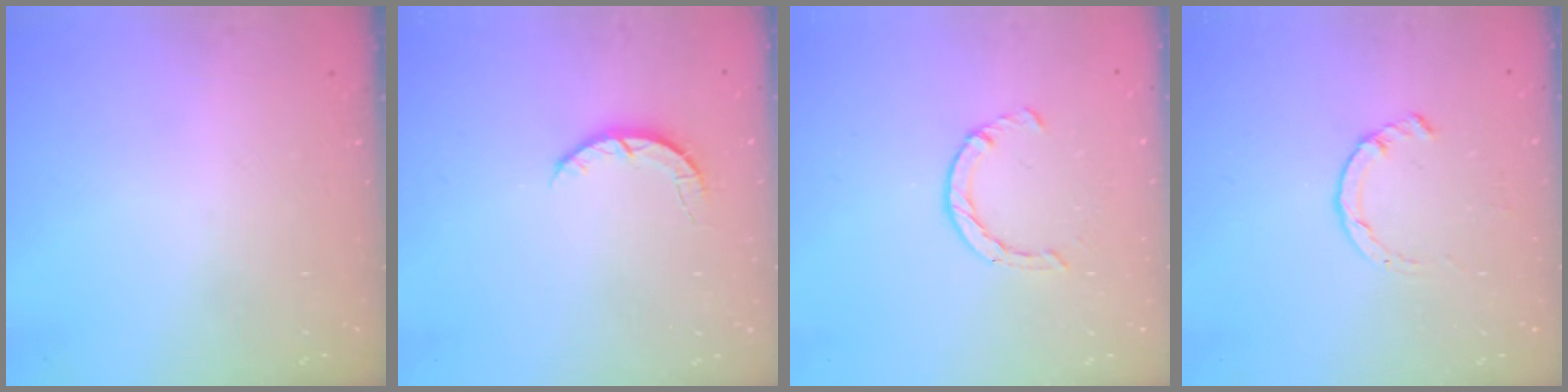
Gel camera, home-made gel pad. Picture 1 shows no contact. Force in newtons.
{"total": 2.7, "press": 2.7, "slide": 0.4}
{"total": 4.1, "press": 4.0, "slide": 0.4}
{"total": 2.8, "press": 2.8, "slide": 0.4}